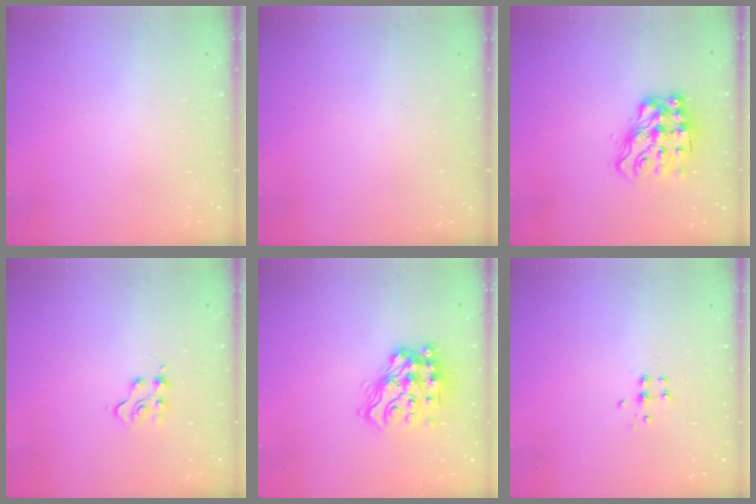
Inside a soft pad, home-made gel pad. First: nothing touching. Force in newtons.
{"total": 0.0}
{"total": 14.2, "press": 14.1, "slide": 0.9}
{"total": 5.6, "press": 5.6, "slide": 0.4}
{"total": 15.6, "press": 15.5, "slide": 1.6}
{"total": 4.4, "press": 4.4, "slide": 0.4}